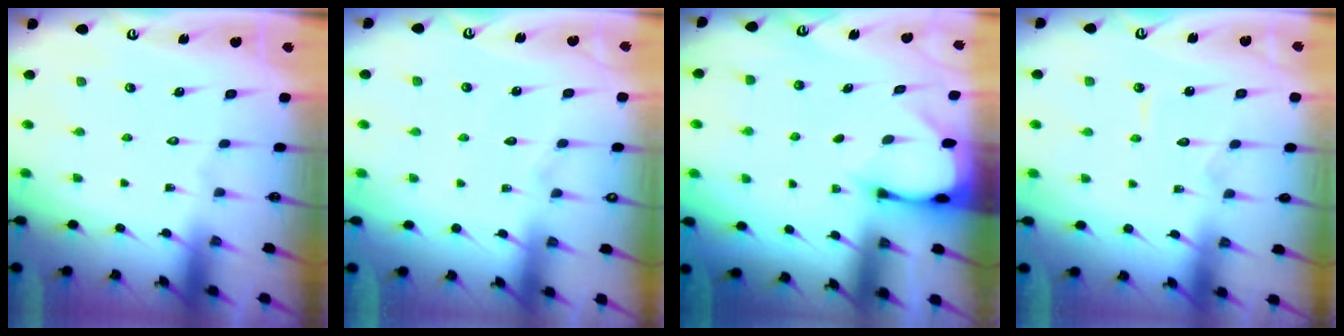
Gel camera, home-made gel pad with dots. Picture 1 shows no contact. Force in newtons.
{"total": 4.1, "press": 4.0, "slide": 0.6}
{"total": 2.1, "press": 2.1, "slide": 0.1}
{"total": 5.3, "press": 5.3, "slide": 0.3}